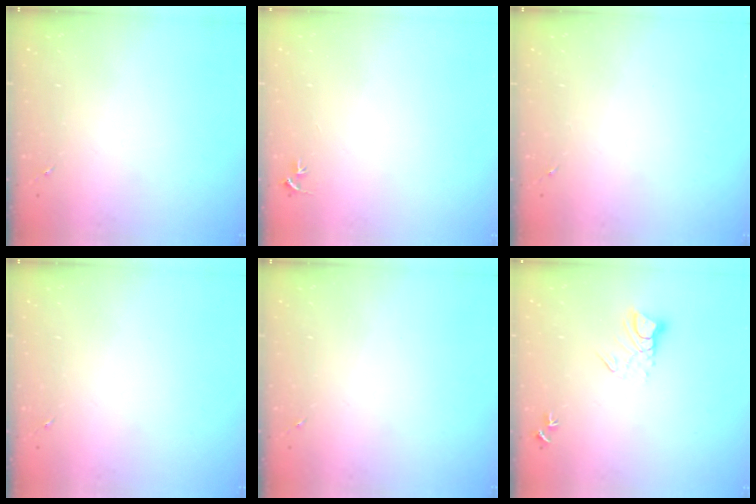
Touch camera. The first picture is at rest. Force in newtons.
{"total": 3.1, "press": 3.1, "slide": 0.3}
{"total": 0.0}
{"total": 0.0}
{"total": 0.0}
{"total": 6.6, "press": 6.6, "slide": 0.7}